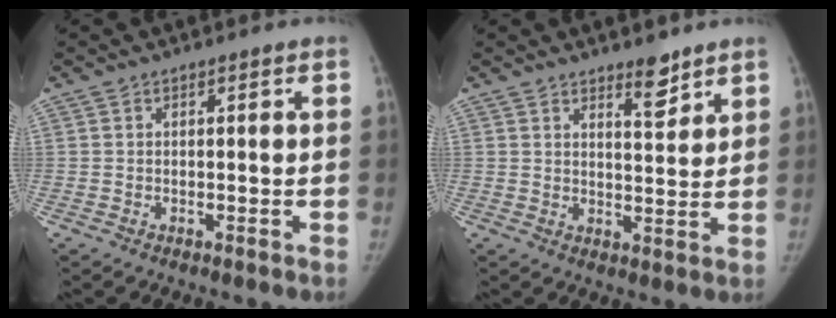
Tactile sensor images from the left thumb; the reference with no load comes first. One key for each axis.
{"total": 4.9, "fx": 3.8, "fy": 1.6, "fz": 2.7, "tx": -0.024, "ty": -0.032, "tz": 0.058}